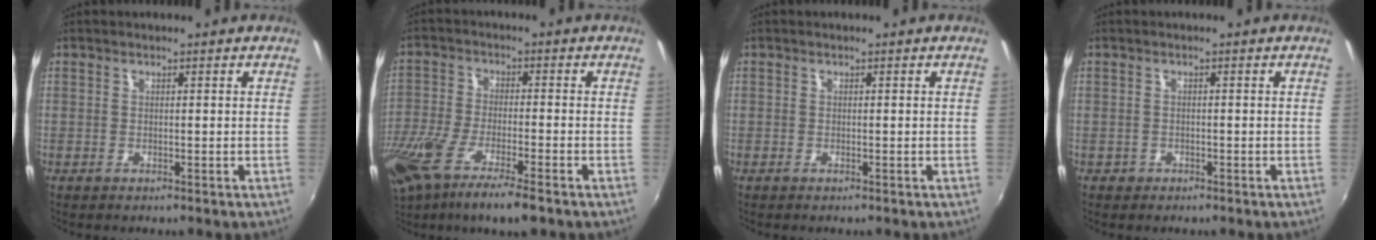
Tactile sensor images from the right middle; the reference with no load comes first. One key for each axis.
{"total": 14.4, "fx": -9.6, "fy": 2.8, "fz": 10.4, "tx": -0.225, "ty": -0.057, "tz": -0.180}
{"total": 0.0}
{"total": 1.4, "fx": -0.9, "fy": 1.1, "fz": 0.3, "tx": -0.011, "ty": -0.001, "tz": -0.012}